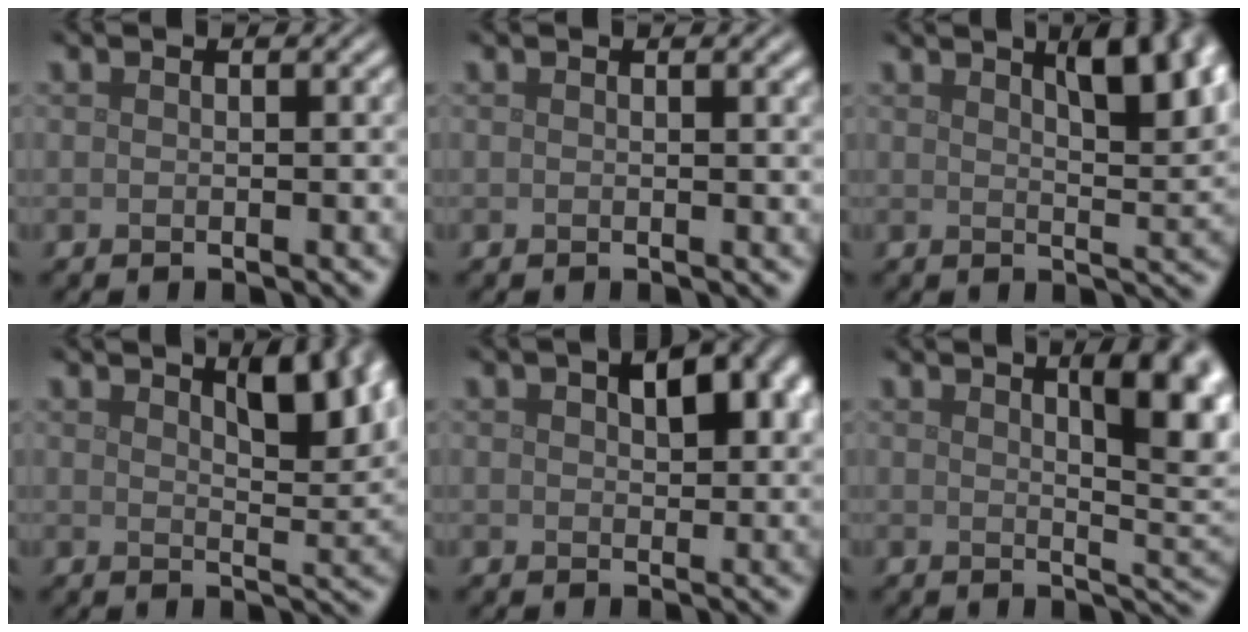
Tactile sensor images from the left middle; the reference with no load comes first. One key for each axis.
{"total": 0.8, "fx": 0.5, "fy": 0.2, "fz": 0.6, "tx": -0.001, "ty": 0.003, "tz": 0.007}
{"total": 6.8, "fx": 3.4, "fy": 2.3, "fz": 5.5, "tx": -0.061, "ty": 0.012, "tz": 0.046}
{"total": 5.4, "fx": 2.8, "fy": 1.8, "fz": 4.3, "tx": -0.058, "ty": -0.001, "tz": 0.042}
{"total": 6.3, "fx": 2.3, "fy": 3.3, "fz": 4.8, "tx": -0.067, "ty": 0.007, "tz": 0.033}
{"total": 7.6, "fx": 2.6, "fy": 2.5, "fz": 6.7, "tx": -0.058, "ty": 0.007, "tz": 0.036}